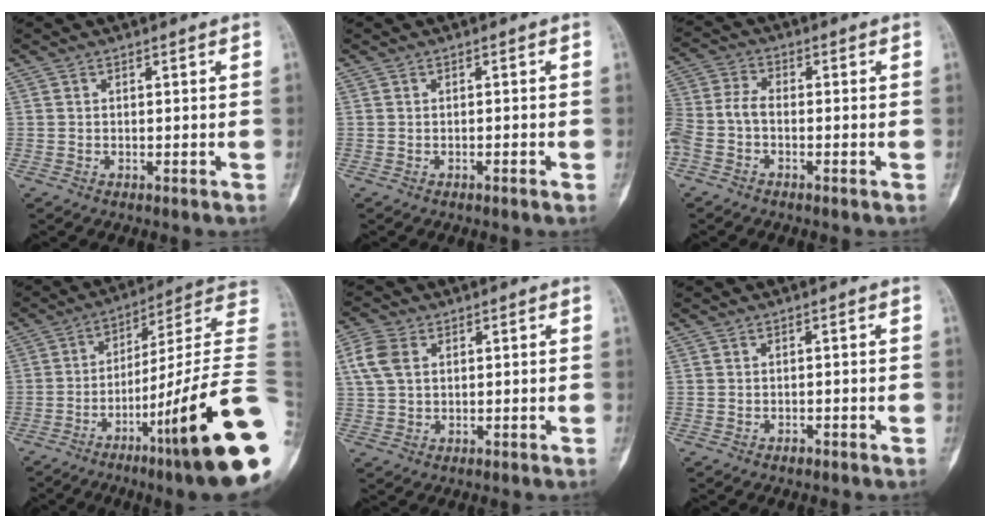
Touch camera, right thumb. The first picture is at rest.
{"total": 0.7, "force": [-0.4, 0.0, 0.6], "torque": [-0.013, 0.004, -0.005]}
{"total": 8.5, "force": [-2.8, 4.9, 6.3], "torque": [-0.160, 0.022, -0.061]}
{"total": 28.6, "force": [-8.7, 2.9, 27.1], "torque": [-0.326, 0.046, -0.135]}
{"total": 5.6, "force": [1.7, 3.8, 3.8], "torque": [-0.089, 0.007, 0.033]}
{"total": 0.7, "force": [-0.5, 0.2, 0.3], "torque": [-0.006, 0.003, -0.009]}